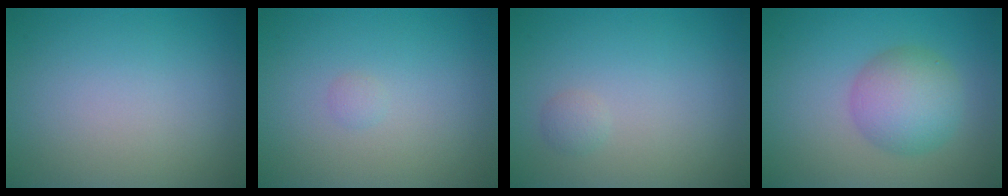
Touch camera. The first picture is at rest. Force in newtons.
{"total": 0.5, "press": 0.5, "slide": 0.1}
{"total": 0.7, "press": 0.7, "slide": 0.1}
{"total": 4.9, "press": 4.9, "slide": 0.1}